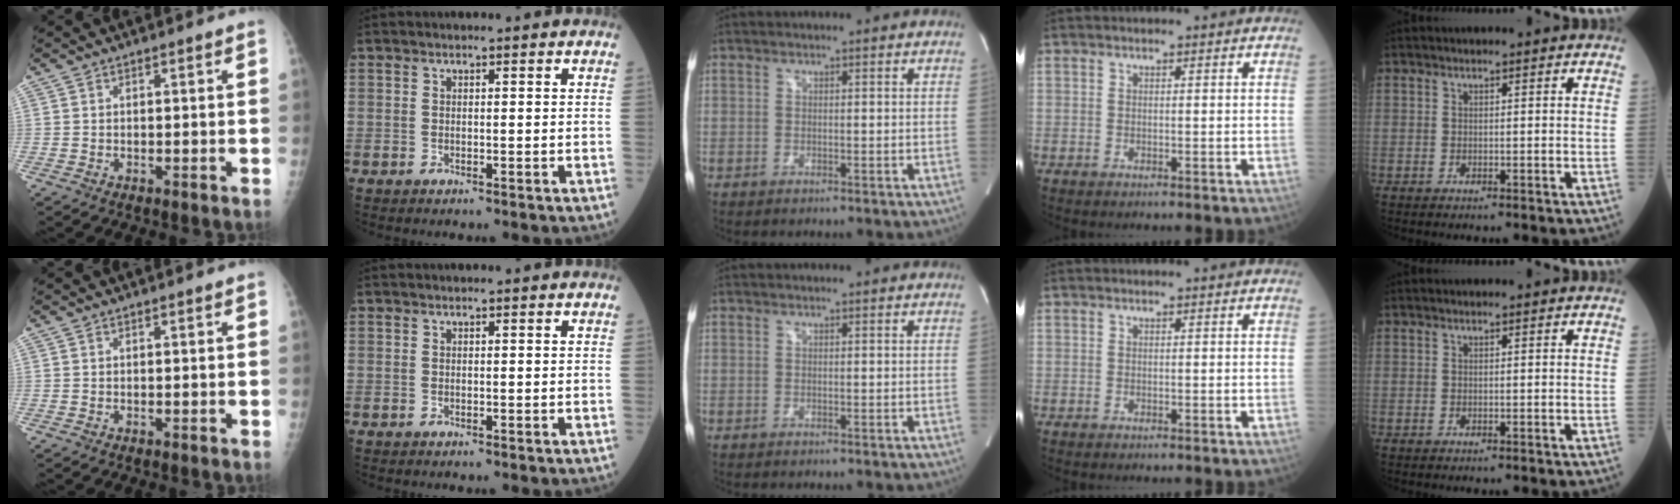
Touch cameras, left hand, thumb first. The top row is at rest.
{}